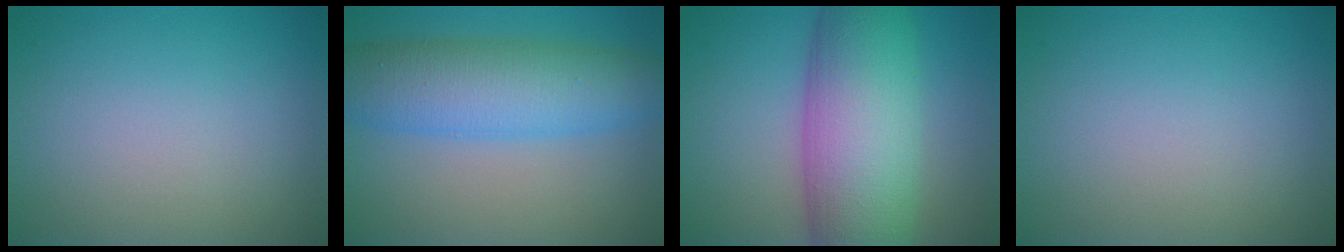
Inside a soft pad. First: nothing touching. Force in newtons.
{"total": 8.0, "press": 8.0, "slide": 0.2}
{"total": 12.2, "press": 12.2, "slide": 0.4}
{"total": 0.0}